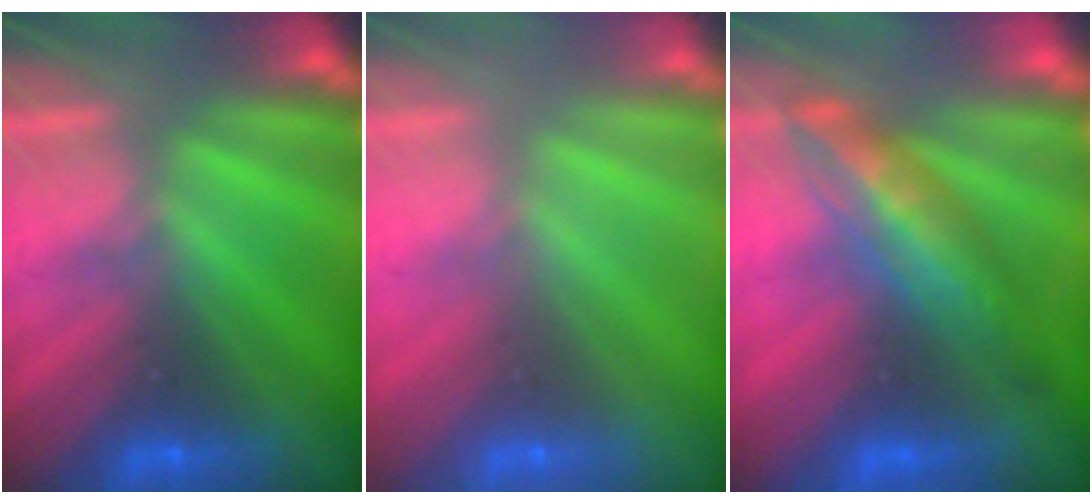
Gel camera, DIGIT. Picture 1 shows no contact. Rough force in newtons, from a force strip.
{"total": 3.0}
{"total": 2.9}